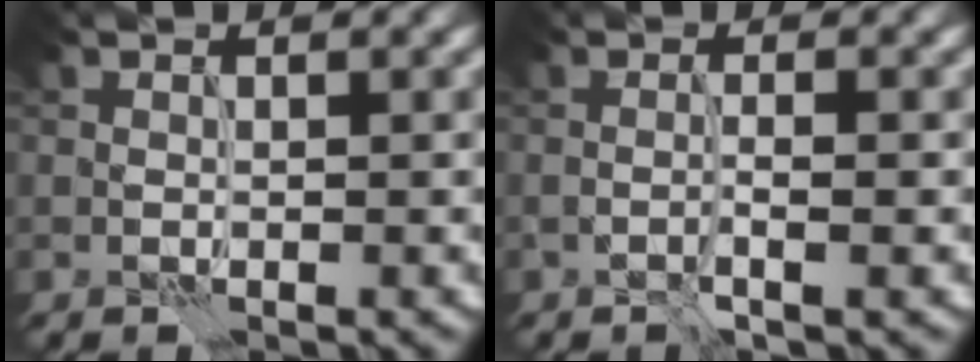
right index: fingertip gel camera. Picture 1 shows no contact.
{"total": 1.4, "force": [-0.5, 0.2, 1.3], "torque": [-0.021, 0.000, -0.012]}